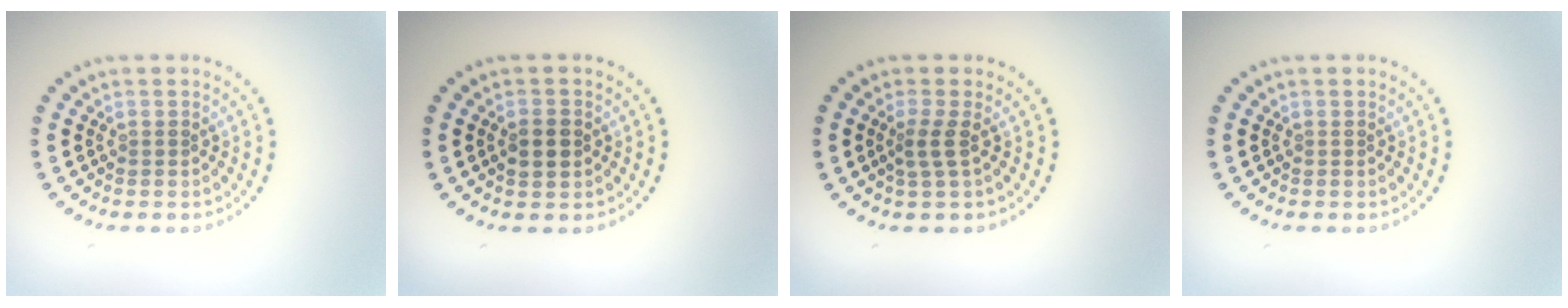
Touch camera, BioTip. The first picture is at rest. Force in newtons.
{"total": 1.8, "press": 1.8, "slide": 0.1}
{"total": 1.9, "press": 1.3, "slide": 1.3}
{"total": 0.0}